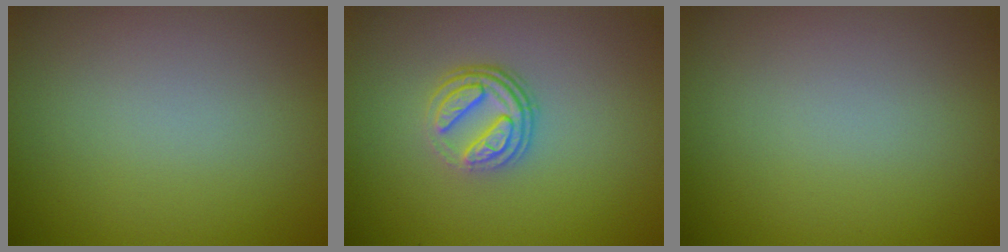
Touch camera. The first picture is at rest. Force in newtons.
{"total": 3.7, "press": 2.7, "slide": 2.6}
{"total": 0.0}